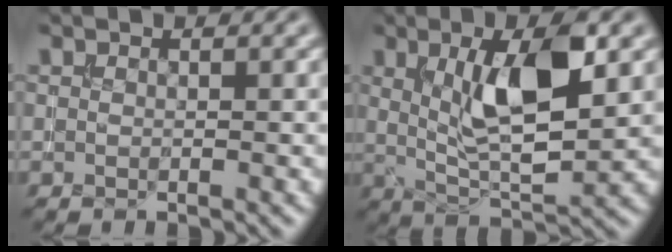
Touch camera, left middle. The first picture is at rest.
{"total": 8.3, "force": [2.1, 2.6, 7.6], "torque": [-0.130, -0.010, 0.038]}